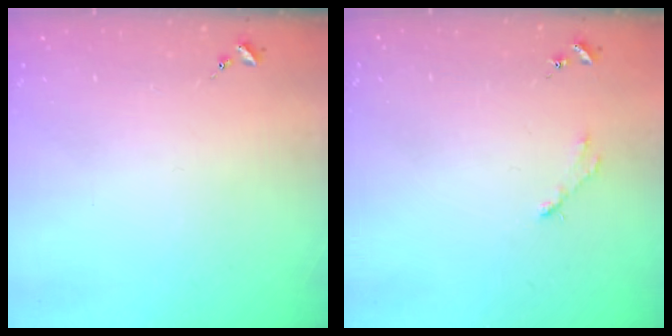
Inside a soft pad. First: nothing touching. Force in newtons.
{"total": 2.8, "press": 2.8, "slide": 0.4}